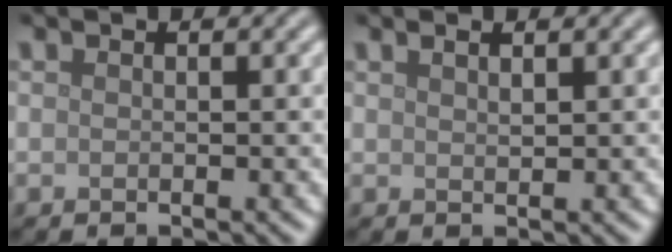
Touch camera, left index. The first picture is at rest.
{"total": 1.0, "force": [0.7, 0.2, 0.6], "torque": [-0.011, 0.002, 0.013]}